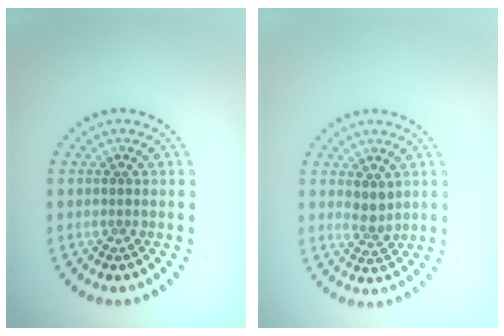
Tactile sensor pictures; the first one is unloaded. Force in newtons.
{"total": 1.6, "press": 1.4, "slide": 0.9}